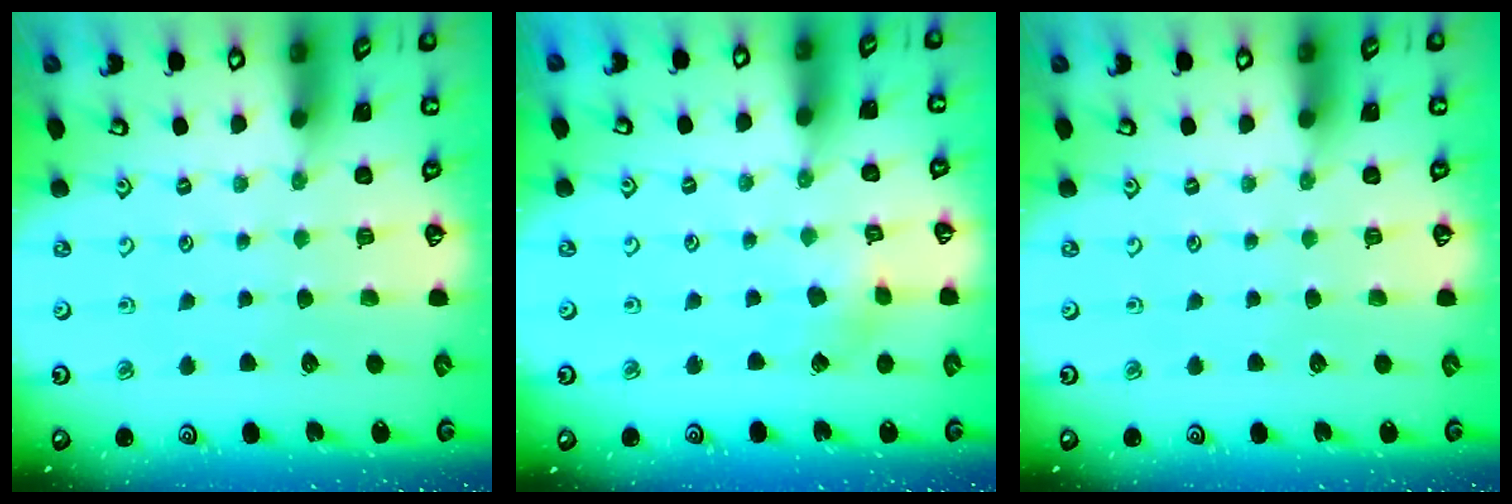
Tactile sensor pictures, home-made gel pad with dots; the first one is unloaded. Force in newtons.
{"total": 2.8, "press": 2.8, "slide": 0.3}
{"total": 0.0}